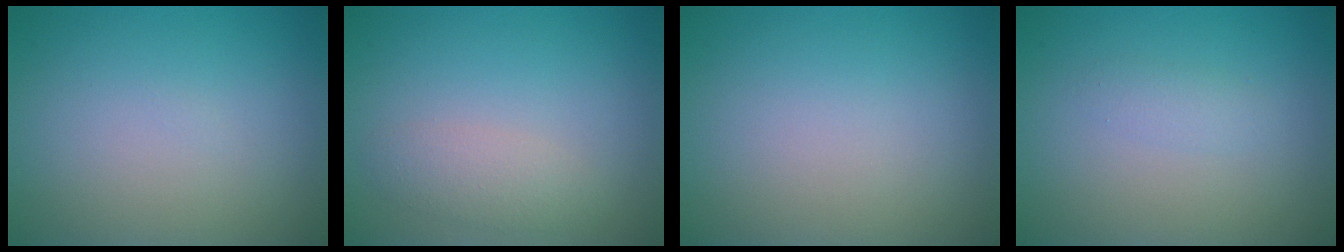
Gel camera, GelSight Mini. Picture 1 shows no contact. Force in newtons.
{"total": 2.1, "press": 2.0, "slide": 0.1}
{"total": 0.0}
{"total": 1.0, "press": 1.0, "slide": 0.1}